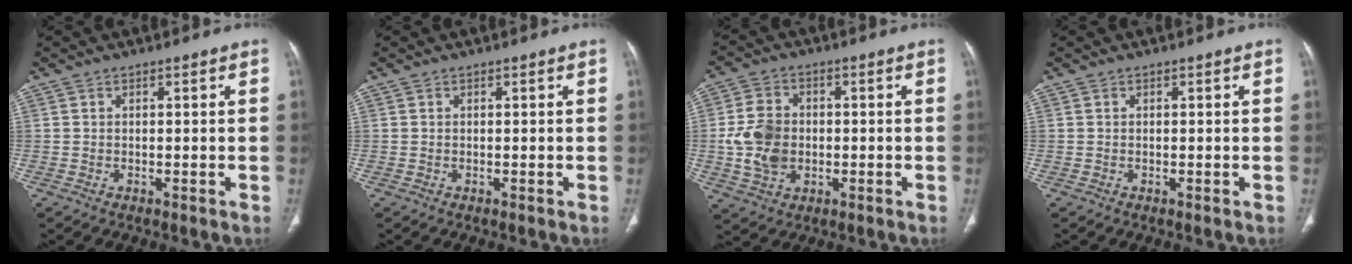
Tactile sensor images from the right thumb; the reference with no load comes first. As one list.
[{"total": 0.0}, {"total": 9.3, "force": [-0.9, 7.1, 6.0], "torque": [-0.105, 0.006, -0.016]}, {"total": 0.0}]